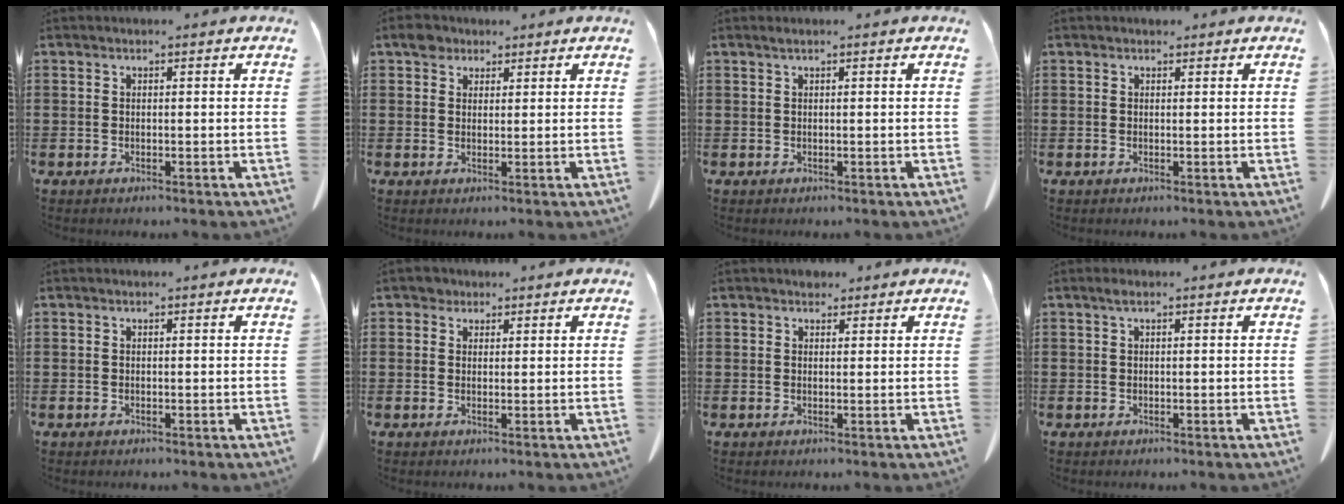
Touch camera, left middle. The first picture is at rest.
{"total": 2.8, "force": [2.1, 1.6, 0.9], "torque": [-0.017, 0.003, 0.039]}
{"total": 0.6, "force": [0.3, 0.0, 0.5], "torque": [-0.009, -0.001, 0.006]}
{"total": 0.5, "force": [0.4, 0.4, 0.1], "torque": [0.004, -0.001, 0.006]}
{"total": 0.0}
{"total": 1.7, "force": [1.3, 1.1, 0.1], "torque": [-0.007, 0.005, 0.026]}
{"total": 1.6, "force": [1.3, 0.8, 0.3], "torque": [-0.001, 0.001, 0.024]}
{"total": 0.8, "force": [0.3, 0.2, 0.8], "torque": [-0.017, 0.002, 0.006]}